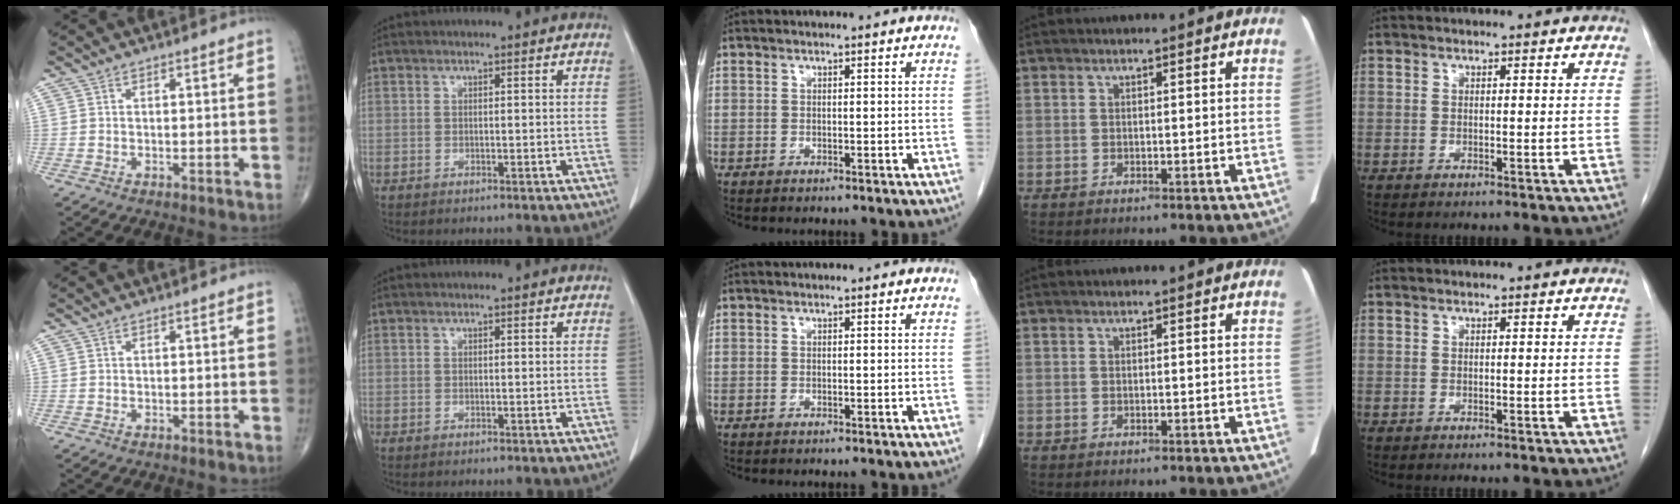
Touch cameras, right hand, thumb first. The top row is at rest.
{}